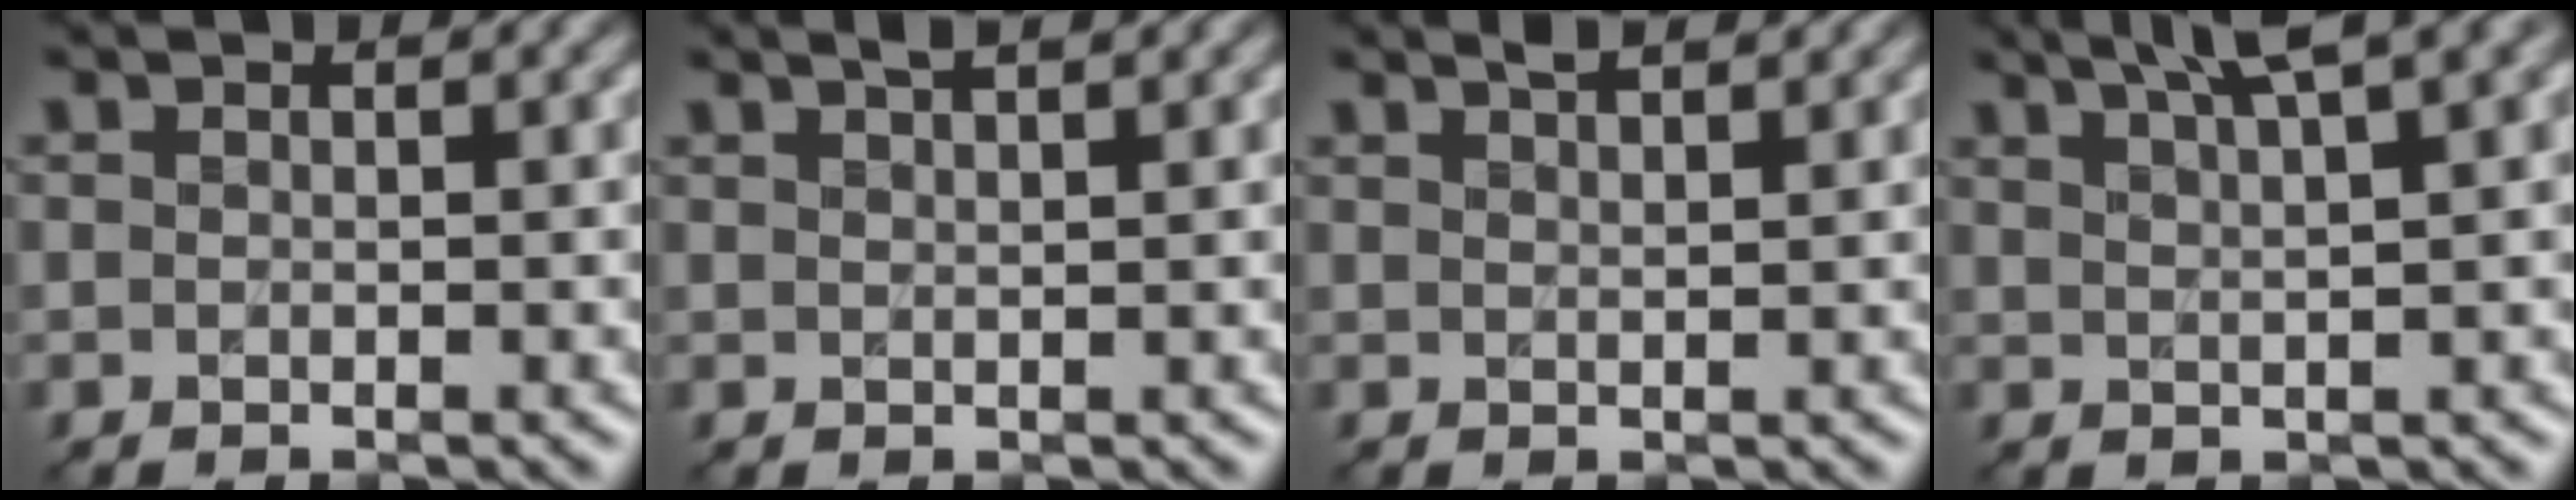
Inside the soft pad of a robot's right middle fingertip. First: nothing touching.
{"total": 2.7, "force": [2.0, 0.9, 1.6], "torque": [0.003, 0.012, 0.004]}
{"total": 2.9, "force": [2.3, 0.8, 1.5], "torque": [0.002, 0.013, 0.014]}
{"total": 5.9, "force": [4.2, 1.0, 4.1], "torque": [-0.047, 0.024, 0.050]}